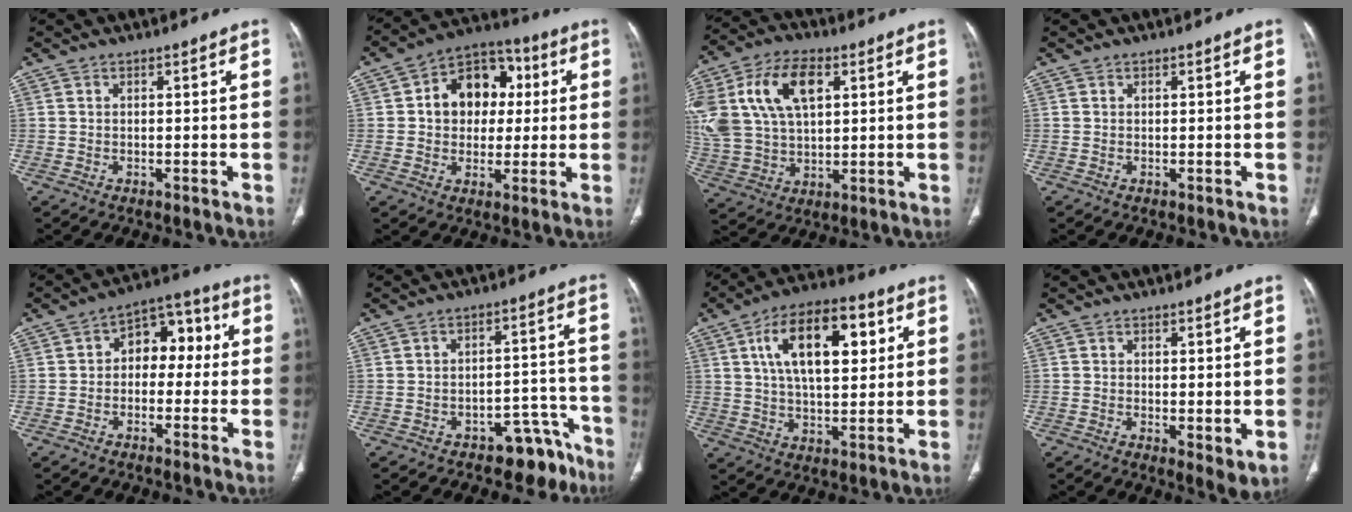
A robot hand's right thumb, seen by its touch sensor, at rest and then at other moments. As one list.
[{"total": 13.6, "force": [2.2, 10.4, 8.5], "torque": [-0.083, 0.018, 0.026]}, {"total": 21.5, "force": [6.7, 13.2, 15.6], "torque": [-0.337, 0.014, 0.126]}, {"total": 0.0}, {"total": 9.5, "force": [0.6, 6.6, 6.9], "torque": [-0.056, 0.036, -0.004]}, {"total": 8.0, "force": [-6.0, 4.5, 2.8], "torque": [0.002, 0.080, -0.082]}, {"total": 17.7, "force": [5.8, 8.6, 14.3], "torque": [-0.210, -0.002, 0.094]}, {"total": 4.2, "force": [0.0, 1.6, 3.9], "torque": [-0.060, -0.018, 0.003]}]